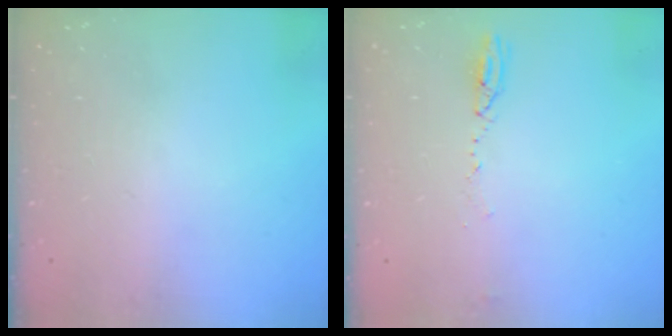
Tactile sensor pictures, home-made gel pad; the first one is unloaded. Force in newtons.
{"total": 3.7, "press": 3.6, "slide": 1.1}